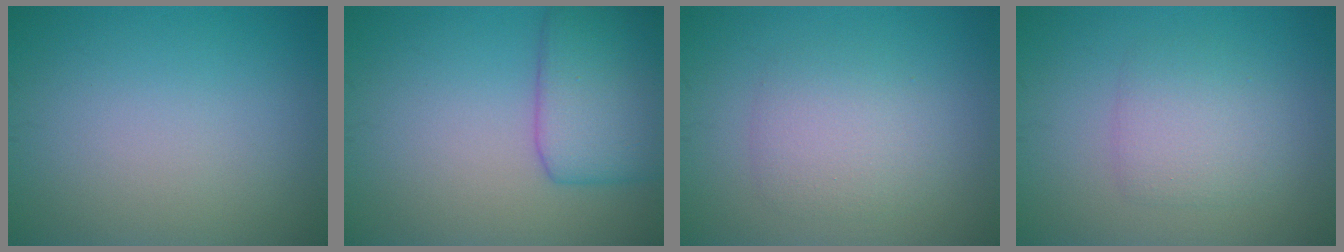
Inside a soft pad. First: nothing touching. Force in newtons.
{"total": 6.0, "press": 6.0, "slide": 0.3}
{"total": 2.9, "press": 2.9, "slide": 0.2}
{"total": 2.8, "press": 2.8, "slide": 0.0}